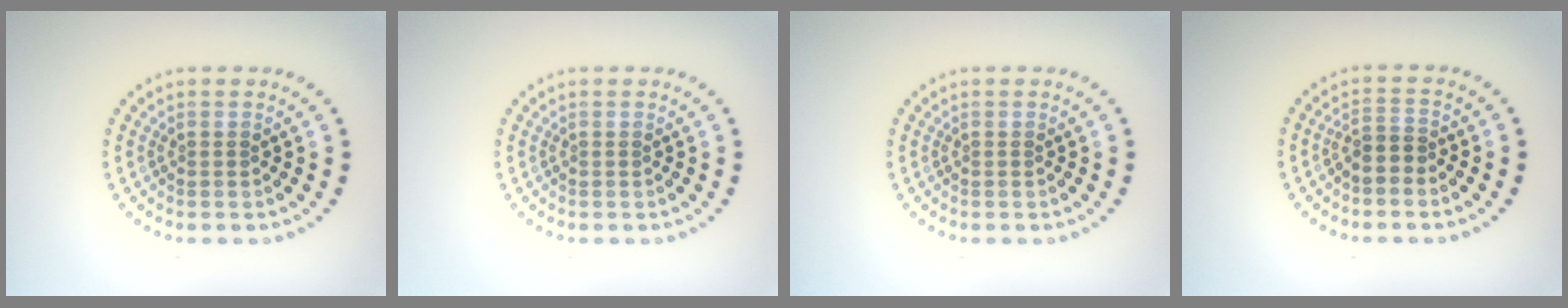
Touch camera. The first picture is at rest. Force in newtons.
{"total": 0.0}
{"total": 0.0}
{"total": 1.5, "press": 1.1, "slide": 1.0}